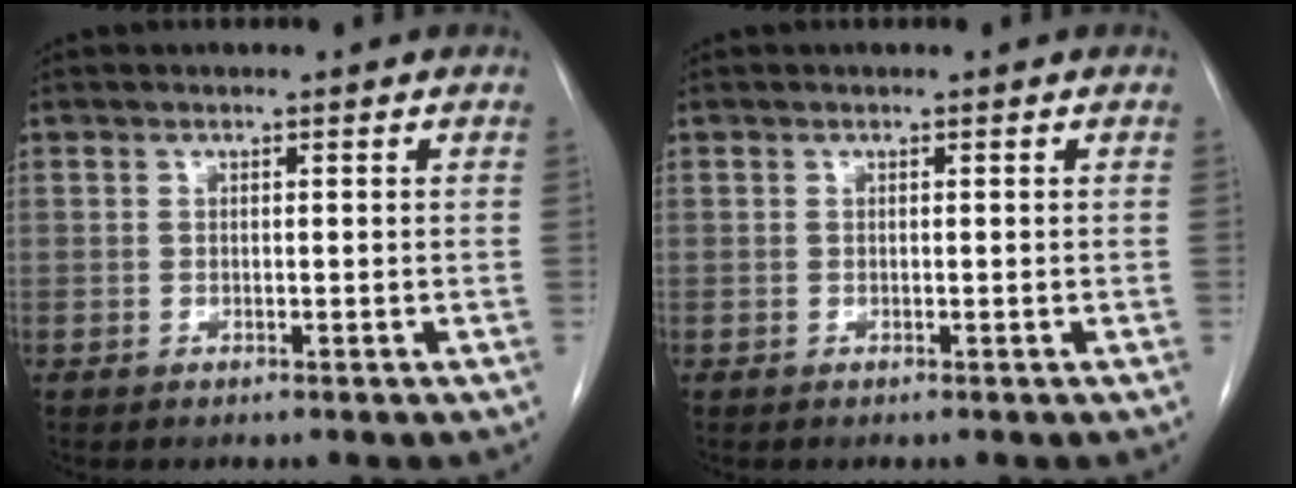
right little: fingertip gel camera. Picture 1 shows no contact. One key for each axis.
{"total": 0.0}